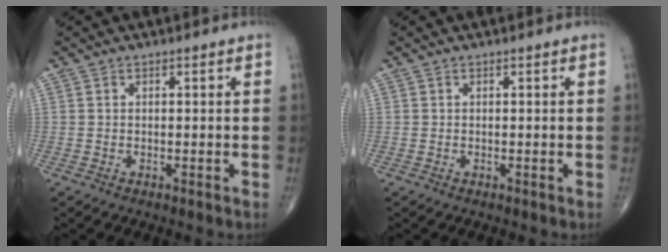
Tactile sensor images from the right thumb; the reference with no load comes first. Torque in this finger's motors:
{"motor_torque": [0.25, -0.25, -0.24, -0.09, 0.01]}